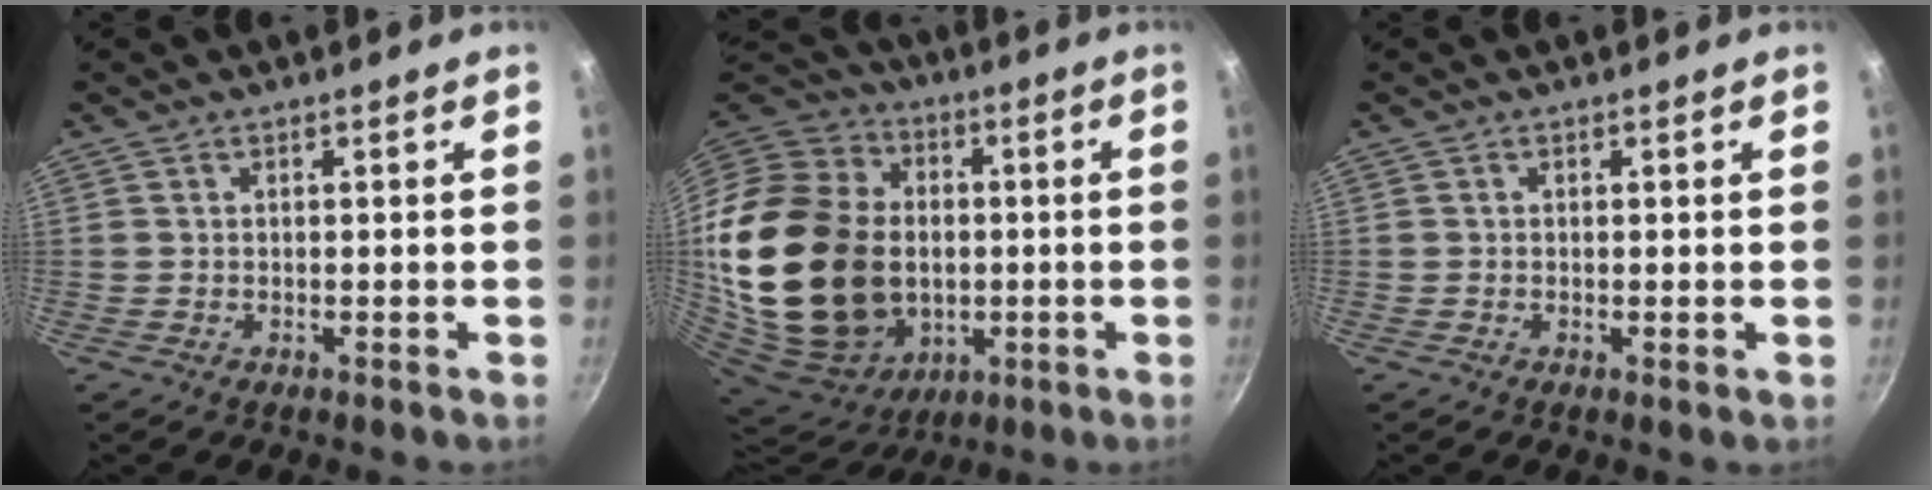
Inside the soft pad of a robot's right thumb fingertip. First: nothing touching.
{"total": 35.0, "force": [-1.7, 24.8, 24.5], "torque": [-0.527, 0.008, -0.008]}
{"total": 0.6, "force": [-0.1, 0.2, 0.6], "torque": [-0.012, -0.004, -0.003]}